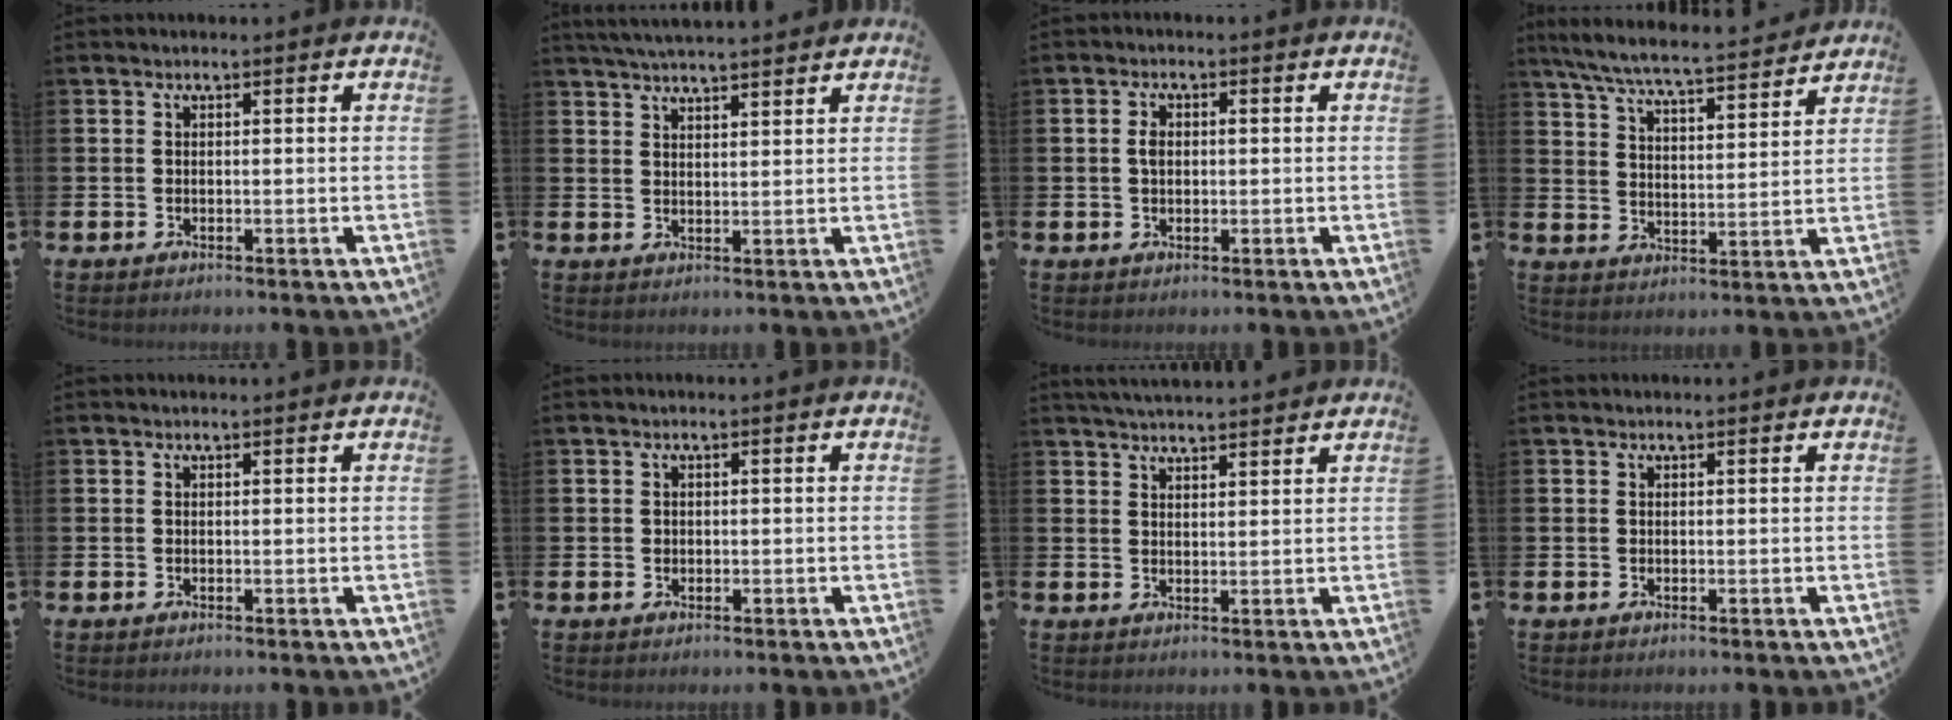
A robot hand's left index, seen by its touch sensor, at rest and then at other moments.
{"total": 4.1, "force": [4.0, -0.1, 0.7], "torque": [-0.021, -0.013, 0.073]}
{"total": 2.0, "force": [0.2, 1.3, 1.5], "torque": [-0.012, 0.000, -0.002]}
{"total": 7.5, "force": [7.0, 0.5, 2.6], "torque": [-0.078, -0.045, 0.122]}
{"total": 0.0}
{"total": 0.7, "force": [0.3, 0.6, 0.1], "torque": [0.002, 0.005, 0.002]}
{"total": 3.6, "force": [3.5, 0.1, 0.3], "torque": [-0.012, -0.017, 0.065]}
{"total": 0.0}